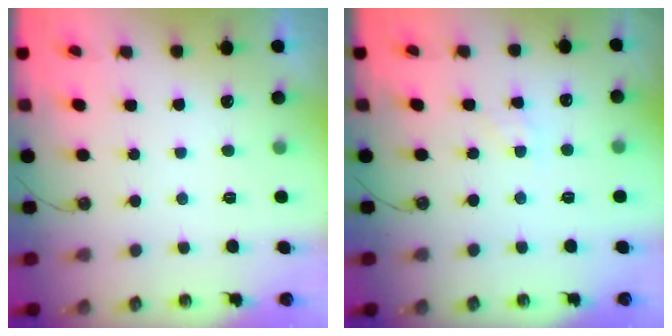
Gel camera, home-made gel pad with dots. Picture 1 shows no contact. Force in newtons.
{"total": 1.4, "press": 1.4, "slide": 0.3}